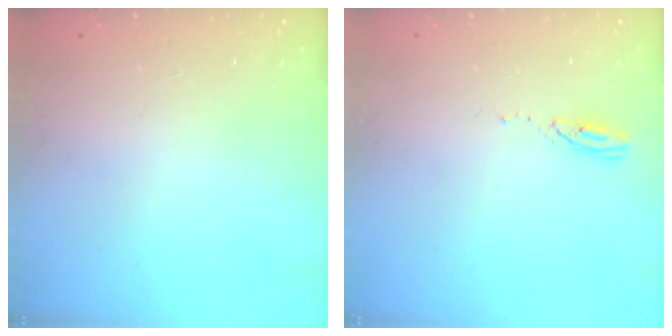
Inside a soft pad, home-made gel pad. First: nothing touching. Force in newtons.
{"total": 3.1, "press": 3.1, "slide": 0.3}